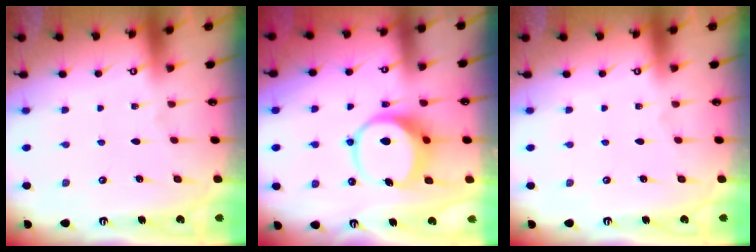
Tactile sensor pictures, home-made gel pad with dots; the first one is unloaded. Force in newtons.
{"total": 8.3, "press": 8.2, "slide": 1.2}
{"total": 0.0}